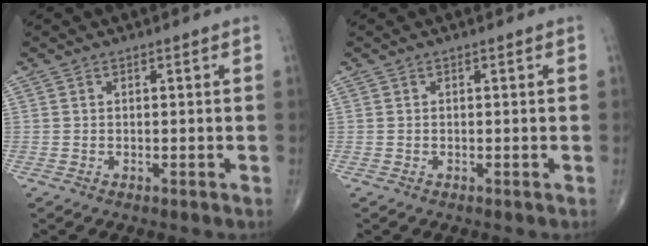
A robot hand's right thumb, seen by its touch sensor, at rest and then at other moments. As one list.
[{"total": 0.0}]